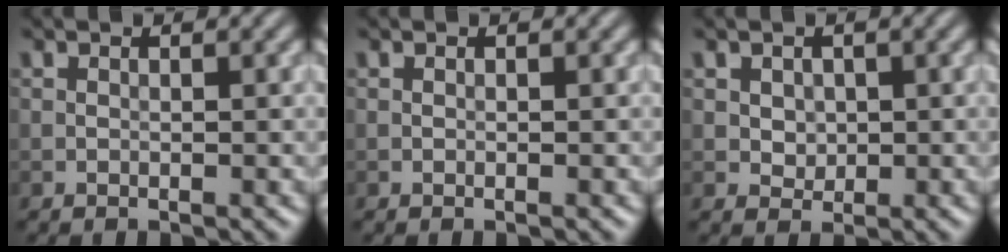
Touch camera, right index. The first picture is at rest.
{"total": 0.0}
{"total": 1.5, "force": [0.4, 1.3, 0.7], "torque": [-0.013, -0.002, 0.013]}